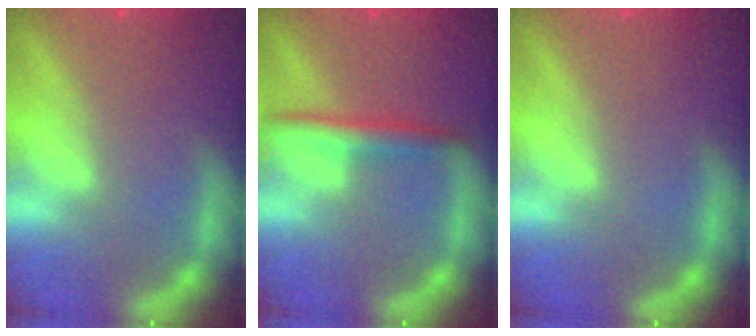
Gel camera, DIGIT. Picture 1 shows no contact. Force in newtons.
{"total": 3.0}
{"total": 0.0}